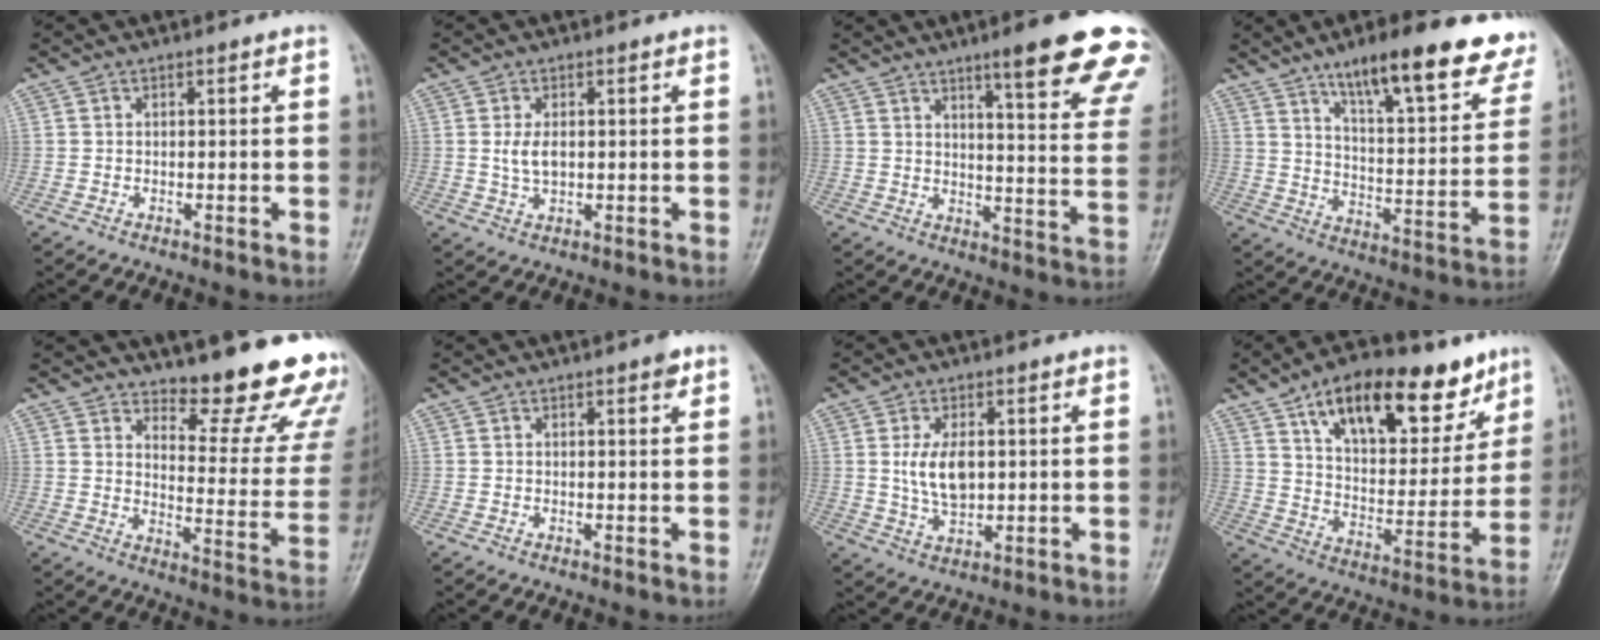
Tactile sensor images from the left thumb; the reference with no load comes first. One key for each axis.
{"total": 3.5, "fx": 0.4, "fy": 1.9, "fz": 2.9, "tx": -0.059, "ty": -0.005, "tz": 0.011}
{"total": 20.0, "fx": 13.3, "fy": 2.9, "fz": 14.6, "tx": -0.159, "ty": -0.056, "tz": 0.163}
{"total": 21.8, "fx": 14.9, "fy": 5.9, "fz": 14.8, "tx": -0.168, "ty": -0.055, "tz": 0.217}
{"total": 18.7, "fx": 15.4, "fy": 4.6, "fz": 9.5, "tx": -0.080, "ty": -0.149, "tz": 0.192}
{"total": 1.5, "fx": 0.9, "fy": 0.4, "fz": 1.1, "tx": -0.014, "ty": -0.003, "tz": 0.010}
{"total": 7.0, "fx": 1.0, "fy": 3.9, "fz": 5.8, "tx": -0.102, "ty": -0.009, "tz": 0.023}
{"total": 23.6, "fx": 13.9, "fy": 11.1, "fz": 15.6, "tx": -0.194, "ty": -0.038, "tz": 0.226}